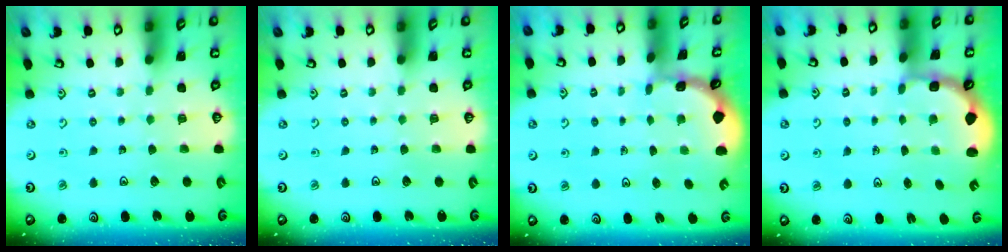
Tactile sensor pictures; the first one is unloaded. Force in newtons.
{"total": 0.0}
{"total": 1.1, "press": 1.0, "slide": 0.1}
{"total": 2.8, "press": 2.2, "slide": 1.7}